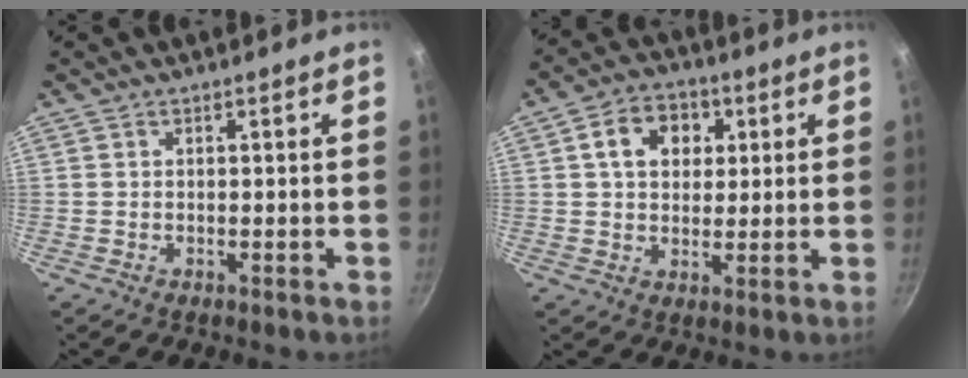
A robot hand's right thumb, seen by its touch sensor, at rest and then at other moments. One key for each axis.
{"total": 9.2, "fx": 2.7, "fy": 7.0, "fz": 5.2, "tx": -0.059, "ty": 0.005, "tz": 0.032}